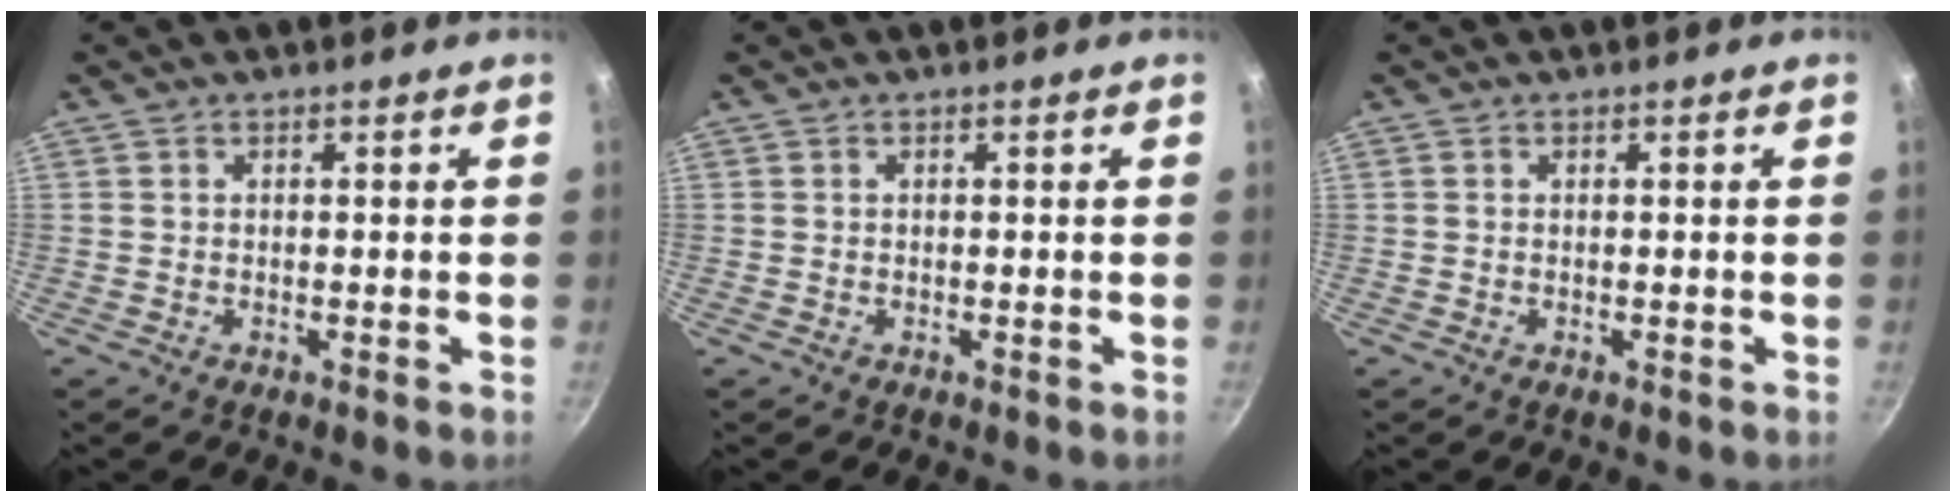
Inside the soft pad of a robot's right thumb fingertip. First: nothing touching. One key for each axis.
{"total": 0.0}
{"total": 0.0}